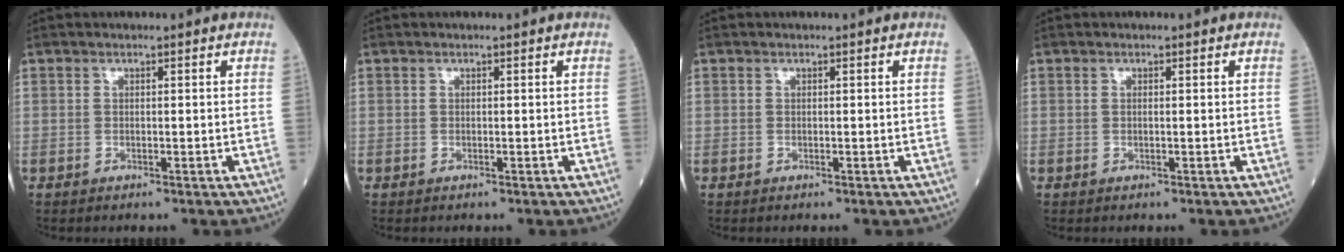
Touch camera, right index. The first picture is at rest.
{"total": 0.0}
{"total": 0.0}
{"total": 0.0}